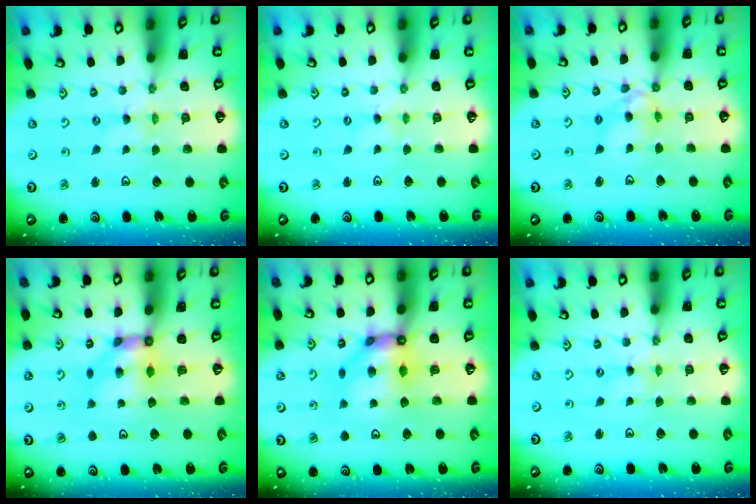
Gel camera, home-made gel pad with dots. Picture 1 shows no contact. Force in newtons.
{"total": 2.0, "press": 2.0, "slide": 0.3}
{"total": 9.0, "press": 9.0, "slide": 1.0}
{"total": 7.0, "press": 7.0, "slide": 0.5}
{"total": 10.4, "press": 10.2, "slide": 1.6}
{"total": 0.8, "press": 0.8, "slide": 0.2}